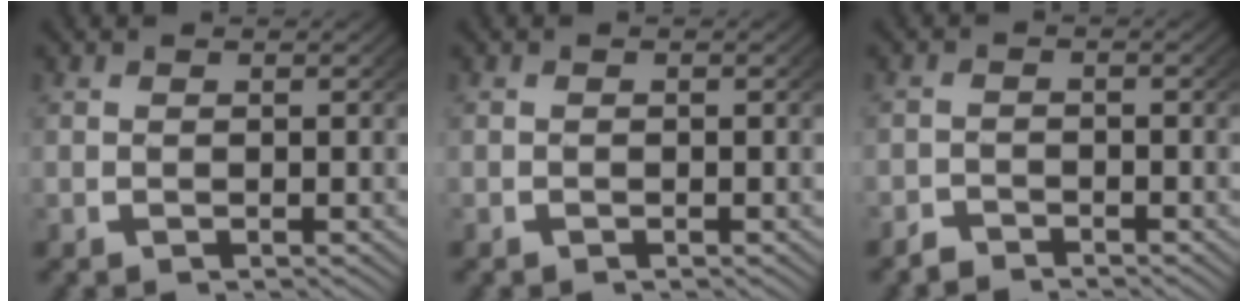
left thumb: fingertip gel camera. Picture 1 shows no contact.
{"total": 0.0}
{"total": 1.9, "force": [-1.8, 0.5, -0.1], "torque": [0.006, -0.010, -0.036]}